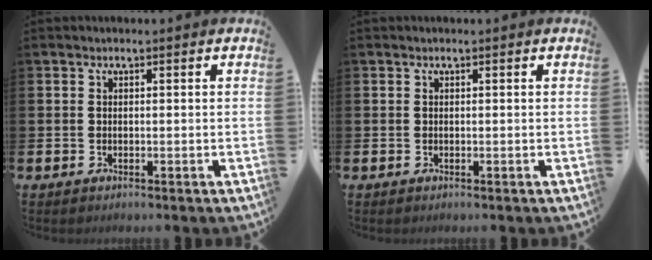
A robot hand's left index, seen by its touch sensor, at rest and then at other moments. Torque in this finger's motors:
{"motor_torque": [0.00, 0.00, 0.01, -0.01]}